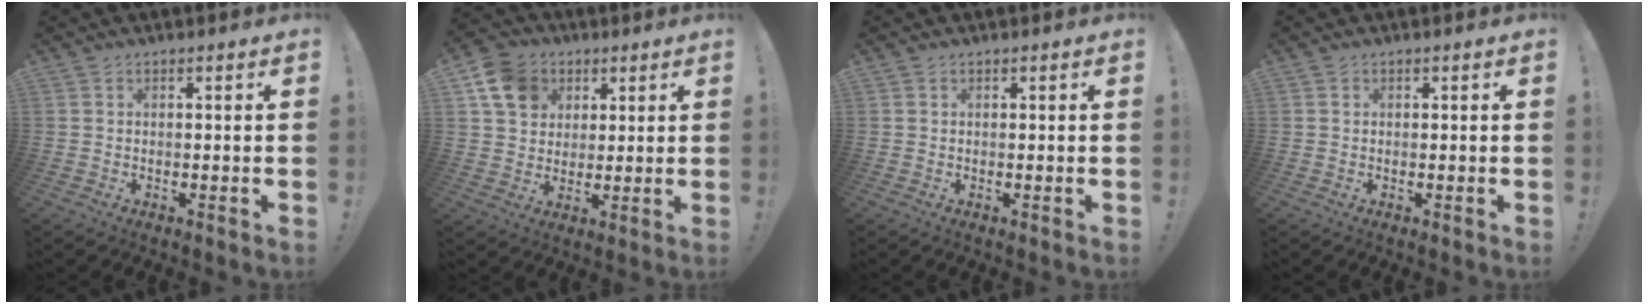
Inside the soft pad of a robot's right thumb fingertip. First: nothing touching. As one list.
[{"total": 11.9, "force": [5.0, 9.6, 5.0], "torque": [-0.073, -0.018, 0.101]}, {"total": 0.0}, {"total": 0.0}]